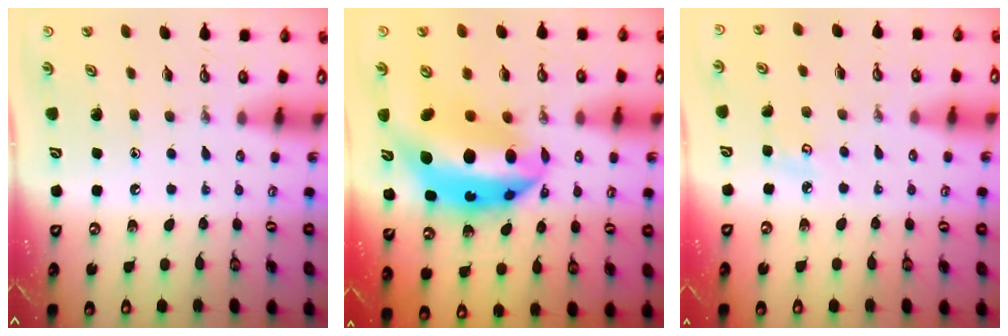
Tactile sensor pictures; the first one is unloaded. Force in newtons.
{"total": 18.4, "press": 18.3, "slide": 1.6}
{"total": 3.6, "press": 3.5, "slide": 0.4}